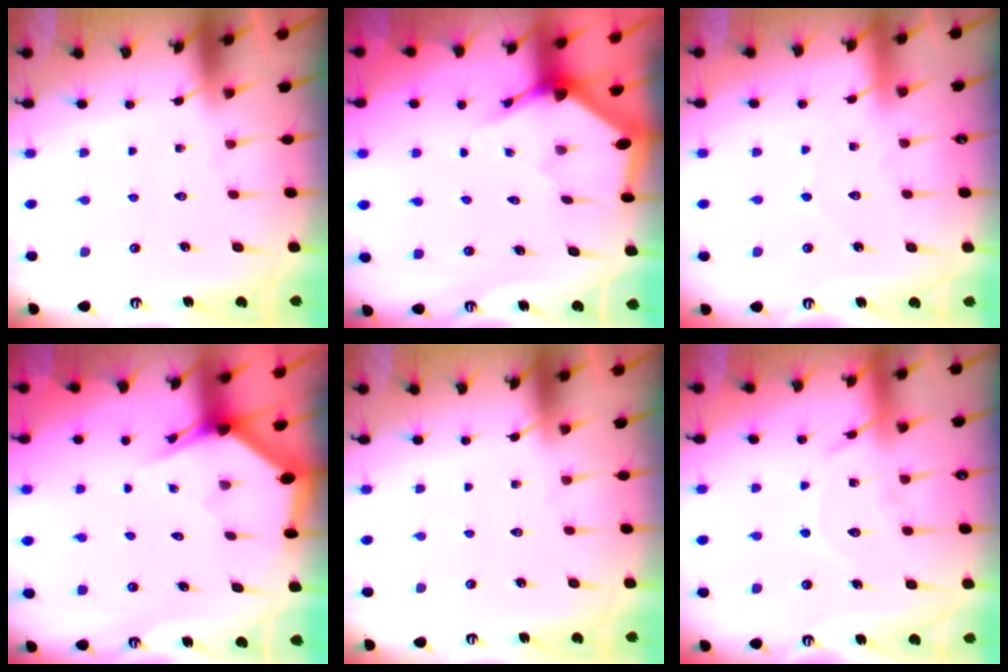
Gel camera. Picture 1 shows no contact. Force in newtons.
{"total": 2.8, "press": 2.8, "slide": 0.2}
{"total": 2.8, "press": 2.7, "slide": 0.4}
{"total": 2.9, "press": 2.9, "slide": 0.1}
{"total": 0.0}
{"total": 12.4, "press": 12.3, "slide": 1.1}